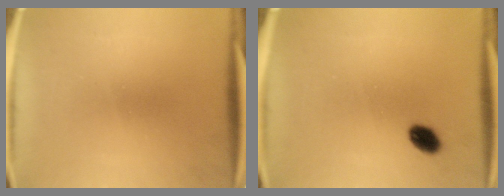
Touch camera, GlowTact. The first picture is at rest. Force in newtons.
{"total": 3.6}